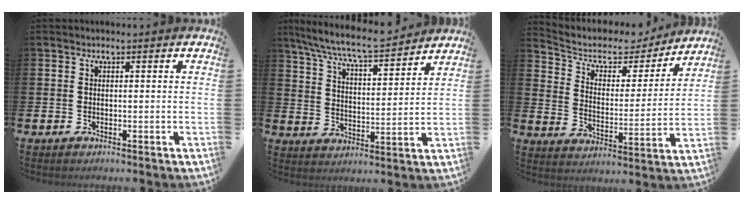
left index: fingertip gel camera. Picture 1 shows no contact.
{"total": 7.9, "force": [7.5, 0.5, 2.6], "torque": [-0.078, -0.051, 0.130]}
{"total": 6.5, "force": [5.5, 3.1, 1.7], "torque": [-0.057, -0.042, 0.088]}